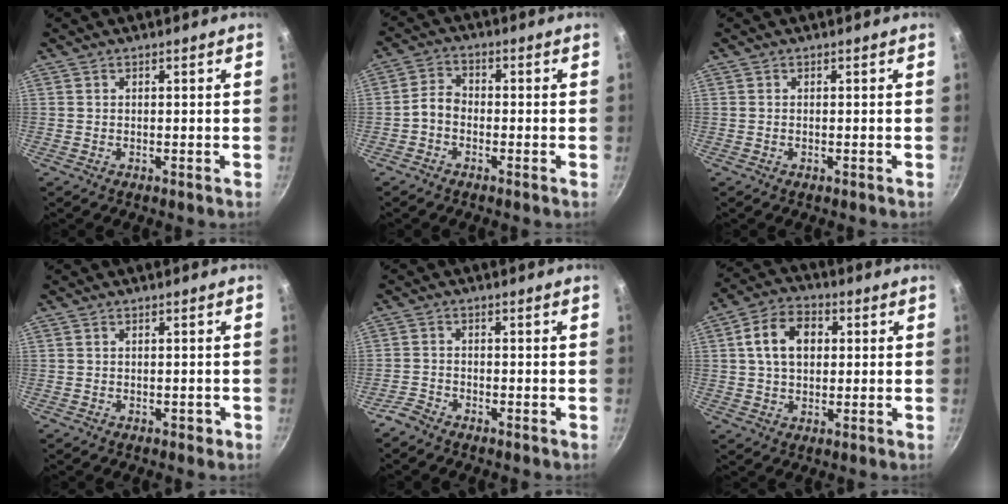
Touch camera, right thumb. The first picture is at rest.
{"total": 3.7, "force": [-1.6, 2.6, 2.1], "torque": [-0.038, 0.028, -0.038]}
{"total": 0.0}
{"total": 1.1, "force": [-0.5, 0.8, 0.6], "torque": [0.000, 0.011, -0.002]}
{"total": 2.6, "force": [-2.3, 1.0, 0.8], "torque": [-0.026, 0.020, -0.051]}
{"total": 10.2, "force": [1.9, 7.2, 7.0], "torque": [-0.099, 0.017, 0.021]}